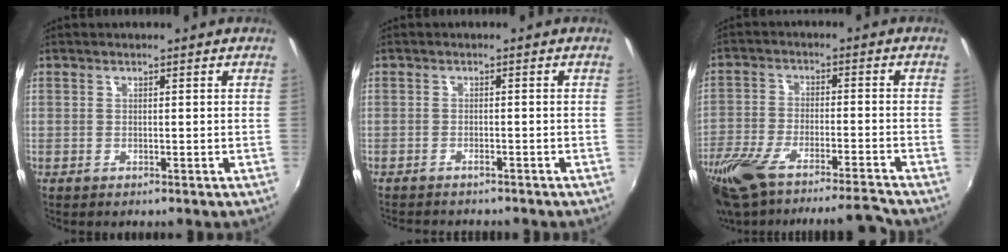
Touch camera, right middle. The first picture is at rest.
{"total": 3.8, "force": [-3.4, 0.9, 1.4], "torque": [-0.040, -0.011, -0.054]}
{"total": 16.9, "force": [-14.4, 1.8, 8.6], "torque": [-0.188, -0.031, -0.254]}